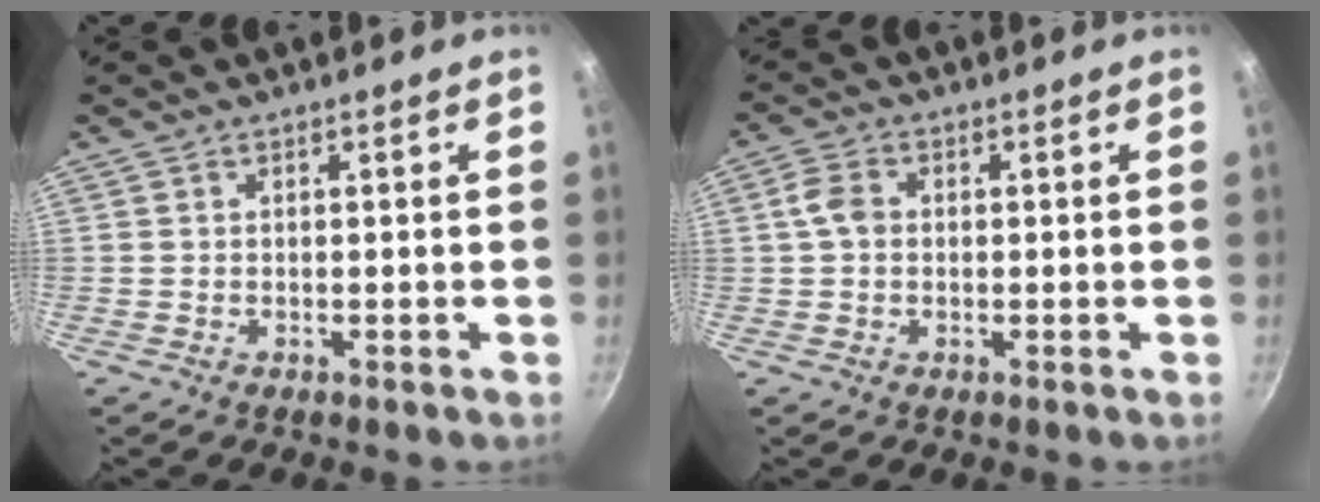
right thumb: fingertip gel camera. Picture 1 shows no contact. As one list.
[{"total": 4.2, "force": [0.4, 3.1, 2.7], "torque": [-0.049, 0.008, 0.002]}]